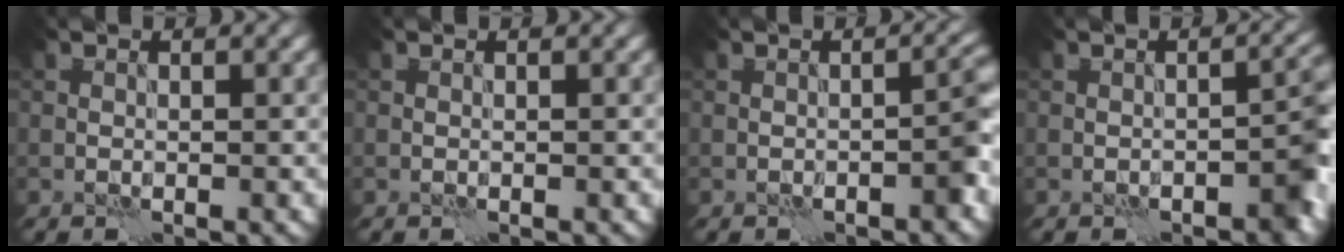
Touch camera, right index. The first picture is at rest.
{"total": 0.0}
{"total": 2.1, "force": [-1.1, 0.4, 1.8], "torque": [-0.023, 0.013, -0.018]}
{"total": 3.5, "force": [-1.6, 1.4, 2.8], "torque": [-0.027, 0.014, -0.023]}